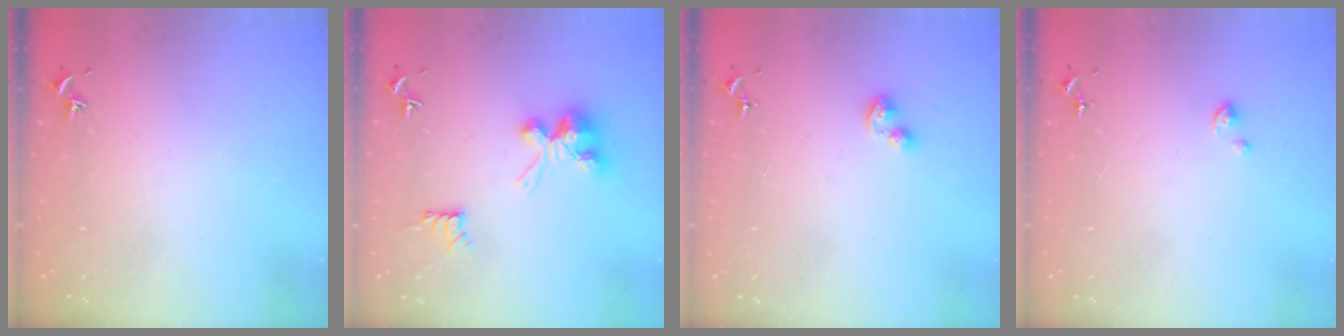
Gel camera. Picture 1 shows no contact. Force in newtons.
{"total": 9.6, "press": 9.6, "slide": 0.2}
{"total": 2.7, "press": 2.7, "slide": 0.3}
{"total": 1.4, "press": 1.4, "slide": 0.1}